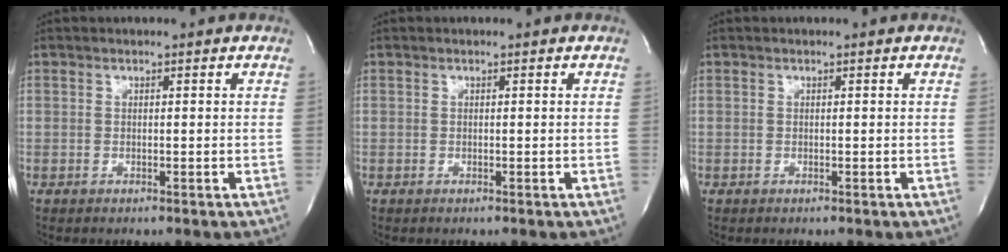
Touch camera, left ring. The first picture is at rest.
{"total": 0.0}
{"total": 0.0}